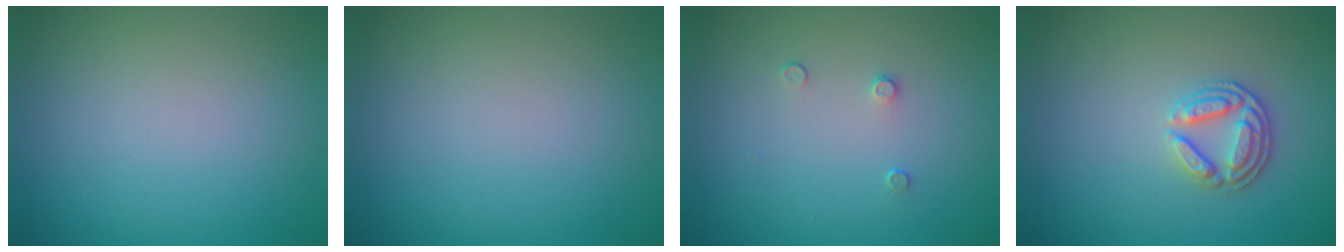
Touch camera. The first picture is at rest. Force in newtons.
{"total": 0.0}
{"total": 0.8, "press": 0.4, "slide": 0.6}
{"total": 2.9, "press": 2.5, "slide": 1.6}